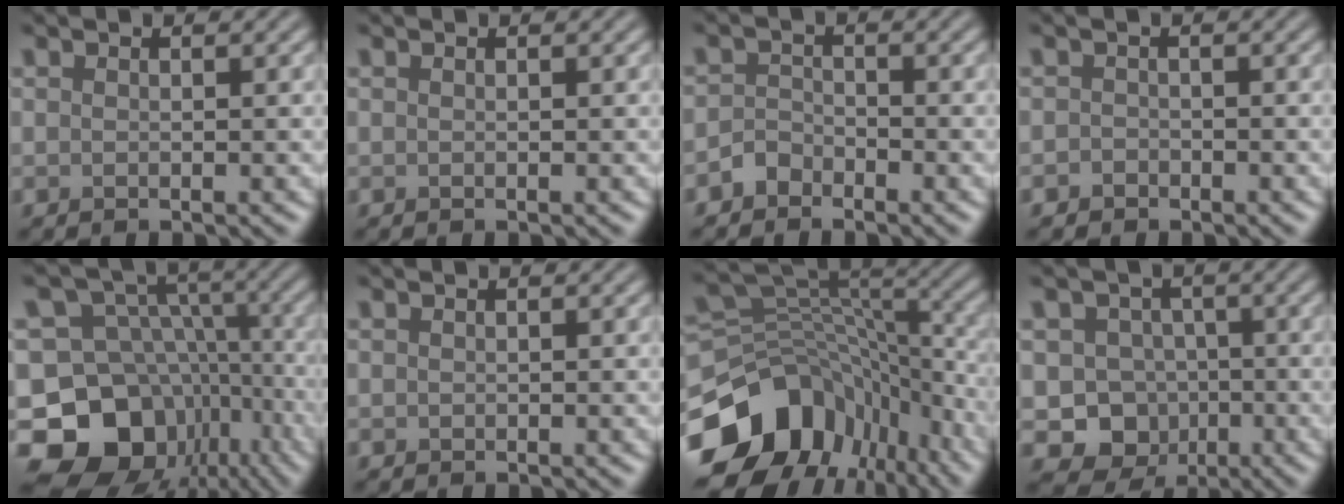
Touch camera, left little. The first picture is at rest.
{"total": 0.0}
{"total": 1.6, "force": [-1.3, 0.9, 0.2], "torque": [-0.001, 0.009, -0.029]}
{"total": 1.0, "force": [-0.7, 0.7, 0.0], "torque": [0.006, 0.000, -0.013]}
{"total": 14.0, "force": [-6.3, 10.9, 6.0], "torque": [-0.117, 0.016, -0.097]}
{"total": 0.0}
{"total": 13.6, "force": [-6.7, 10.2, 6.1], "torque": [-0.146, -0.010, -0.102]}
{"total": 6.6, "force": [-1.9, 6.1, 1.7], "torque": [0.004, -0.003, -0.053]}